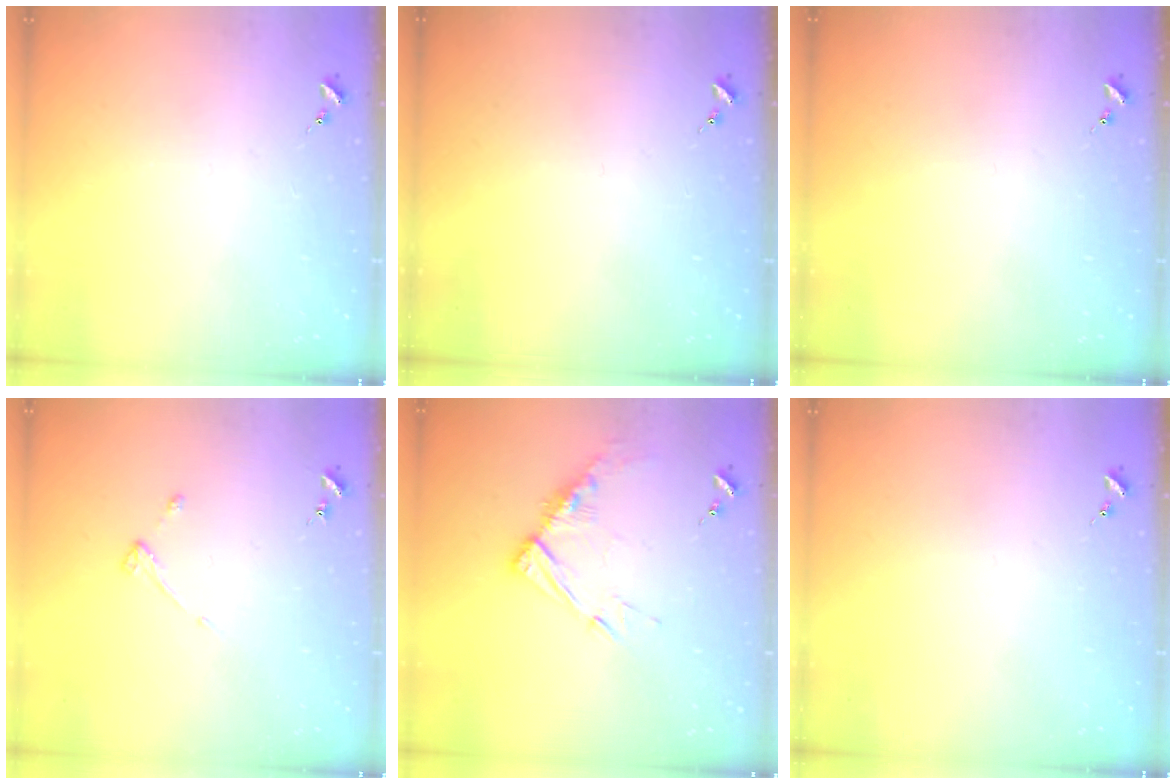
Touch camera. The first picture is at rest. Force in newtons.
{"total": 0.0}
{"total": 0.0}
{"total": 3.1, "press": 3.0, "slide": 0.5}
{"total": 10.5, "press": 10.4, "slide": 1.0}
{"total": 0.0}